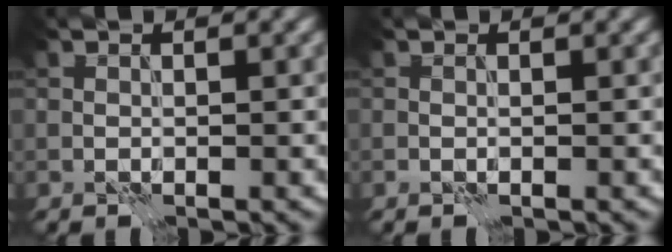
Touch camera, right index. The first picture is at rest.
{"total": 0.6, "force": [0.4, 0.3, 0.4], "torque": [-0.011, -0.001, 0.004]}